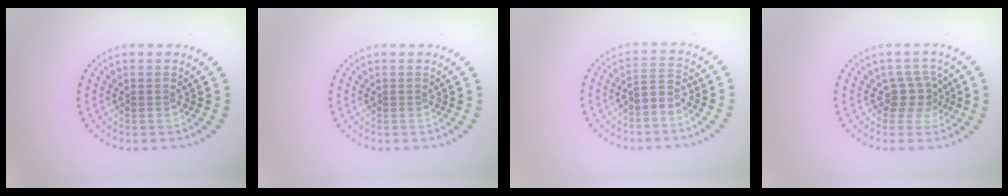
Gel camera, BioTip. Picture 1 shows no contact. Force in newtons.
{"total": 0.0}
{"total": 1.9, "press": 1.4, "slide": 1.3}
{"total": 2.5, "press": 2.0, "slide": 1.6}